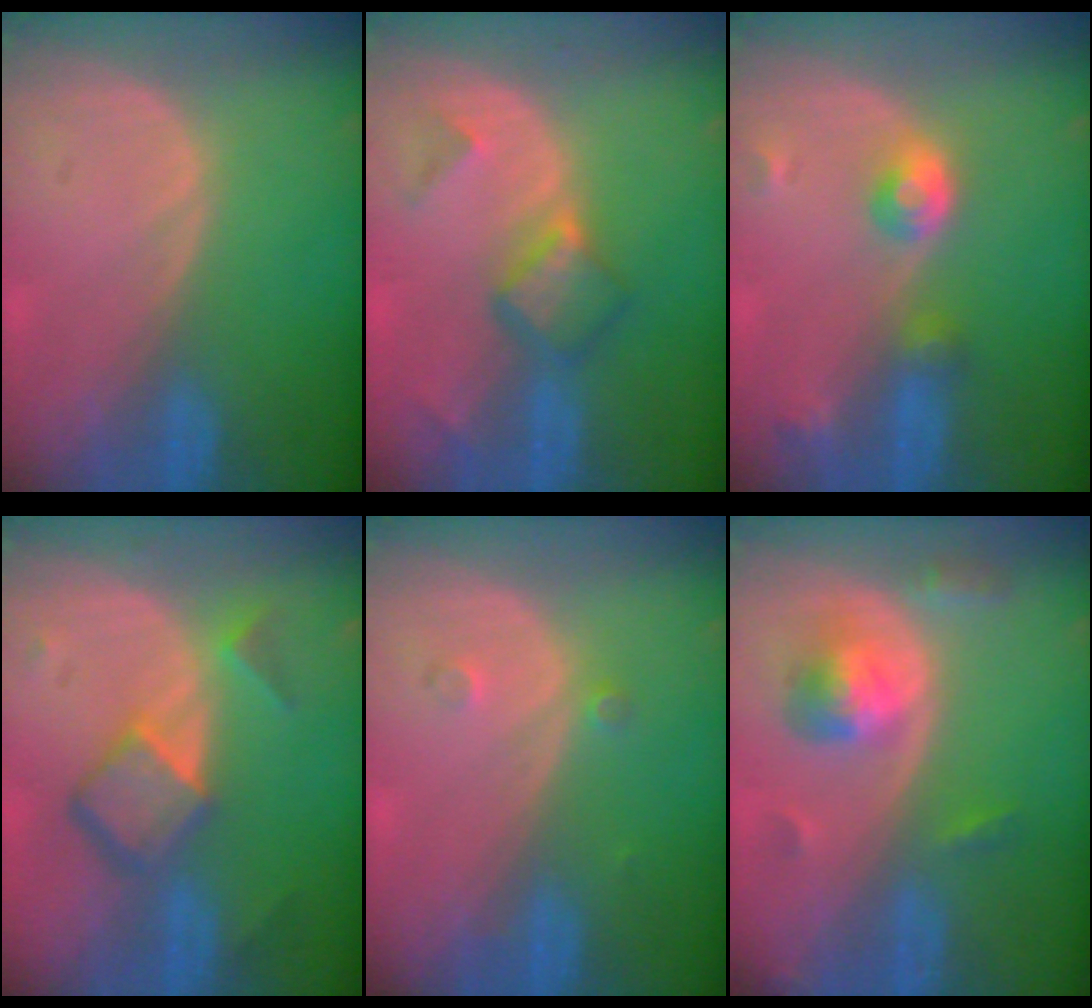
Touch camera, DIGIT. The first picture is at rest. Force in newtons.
{"total": 5.3, "press": 5.0, "slide": 2.0}
{"total": 4.6, "press": 4.1, "slide": 2.0}
{"total": 6.9, "press": 5.9, "slide": 3.5}
{"total": 1.5, "press": 1.2, "slide": 0.8}
{"total": 5.7, "press": 5.3, "slide": 1.9}